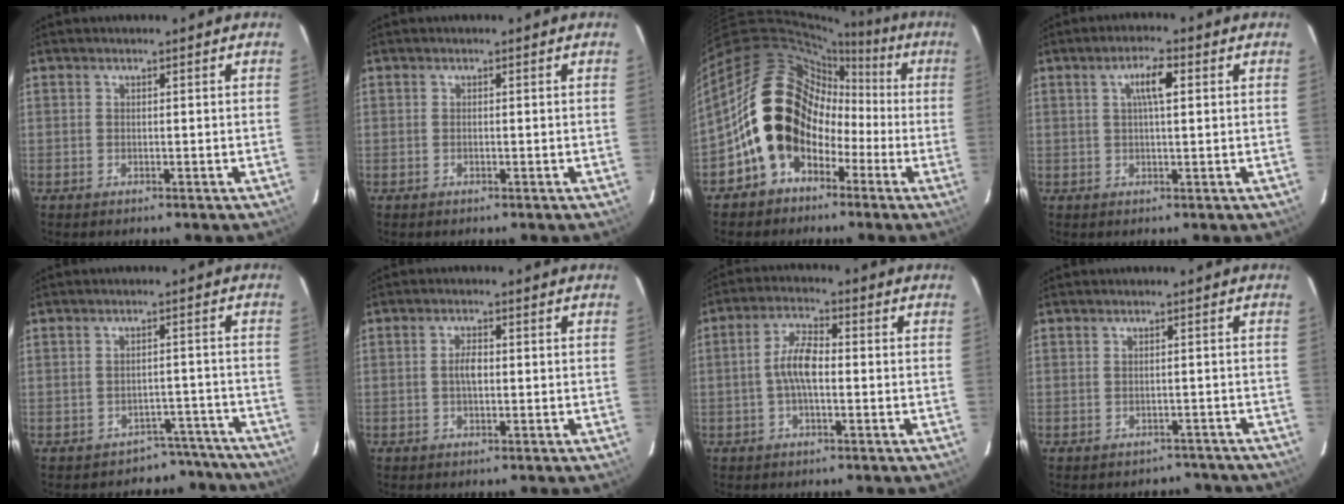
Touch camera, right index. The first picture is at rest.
{"total": 0.6, "force": [-0.3, 0.5, 0.3], "torque": [-0.005, 0.000, -0.005]}
{"total": 17.2, "force": [-4.5, 14.5, 8.0], "torque": [-0.167, 0.041, -0.064]}
{"total": 4.5, "force": [1.3, 1.1, 4.2], "torque": [-0.075, 0.009, 0.023]}
{"total": 7.3, "force": [-6.2, 3.7, -0.8], "torque": [0.036, 0.051, -0.061]}
{"total": 2.6, "force": [-0.1, 1.2, 2.3], "torque": [-0.044, 0.005, -0.002]}
{"total": 6.1, "force": [-0.8, 2.2, 5.6], "torque": [-0.113, 0.014, -0.018]}
{"total": 5.4, "force": [-4.6, 2.8, 0.6], "torque": [0.003, 0.020, -0.043]}